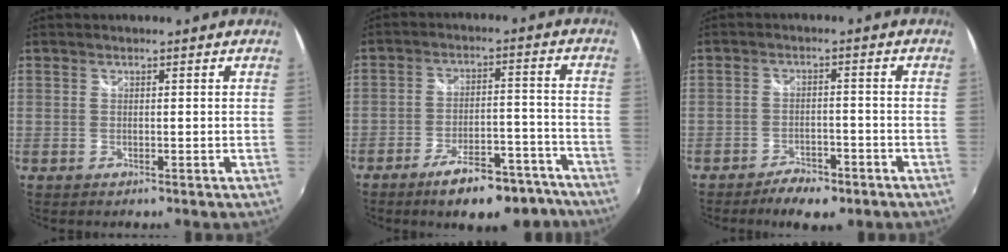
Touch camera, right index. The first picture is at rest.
{"total": 14.2, "force": [-11.2, 4.8, 7.2], "torque": [-0.113, 0.019, -0.152]}
{"total": 7.5, "force": [-5.7, 3.0, 3.9], "torque": [-0.097, -0.003, -0.084]}